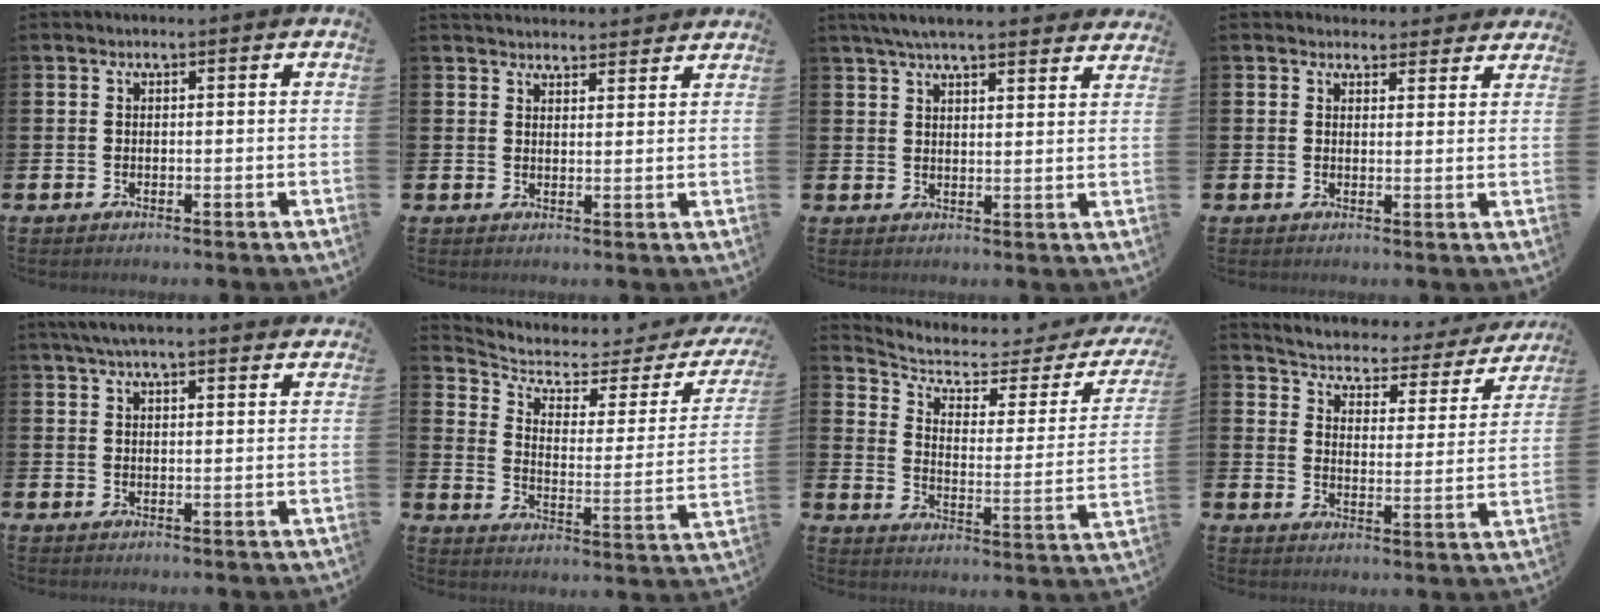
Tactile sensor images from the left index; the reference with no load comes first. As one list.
[{"total": 3.4, "force": [3.3, 0.6, 0.0], "torque": [0.004, -0.020, 0.059]}, {"total": 5.8, "force": [5.4, 0.7, 1.9], "torque": [-0.046, -0.017, 0.099]}, {"total": 3.1, "force": [2.9, 1.0, -0.2], "torque": [0.010, -0.015, 0.050]}, {"total": 4.9, "force": [4.6, 0.6, 1.8], "torque": [-0.042, -0.010, 0.084]}, {"total": 4.6, "force": [3.7, 2.0, 2.0], "torque": [-0.065, -0.034, 0.054]}, {"total": 5.2, "force": [4.1, 2.1, 2.3], "torque": [-0.065, -0.039, 0.060]}, {"total": 3.7, "force": [3.4, 1.3, 0.7], "torque": [-0.037, -0.033, 0.047]}]